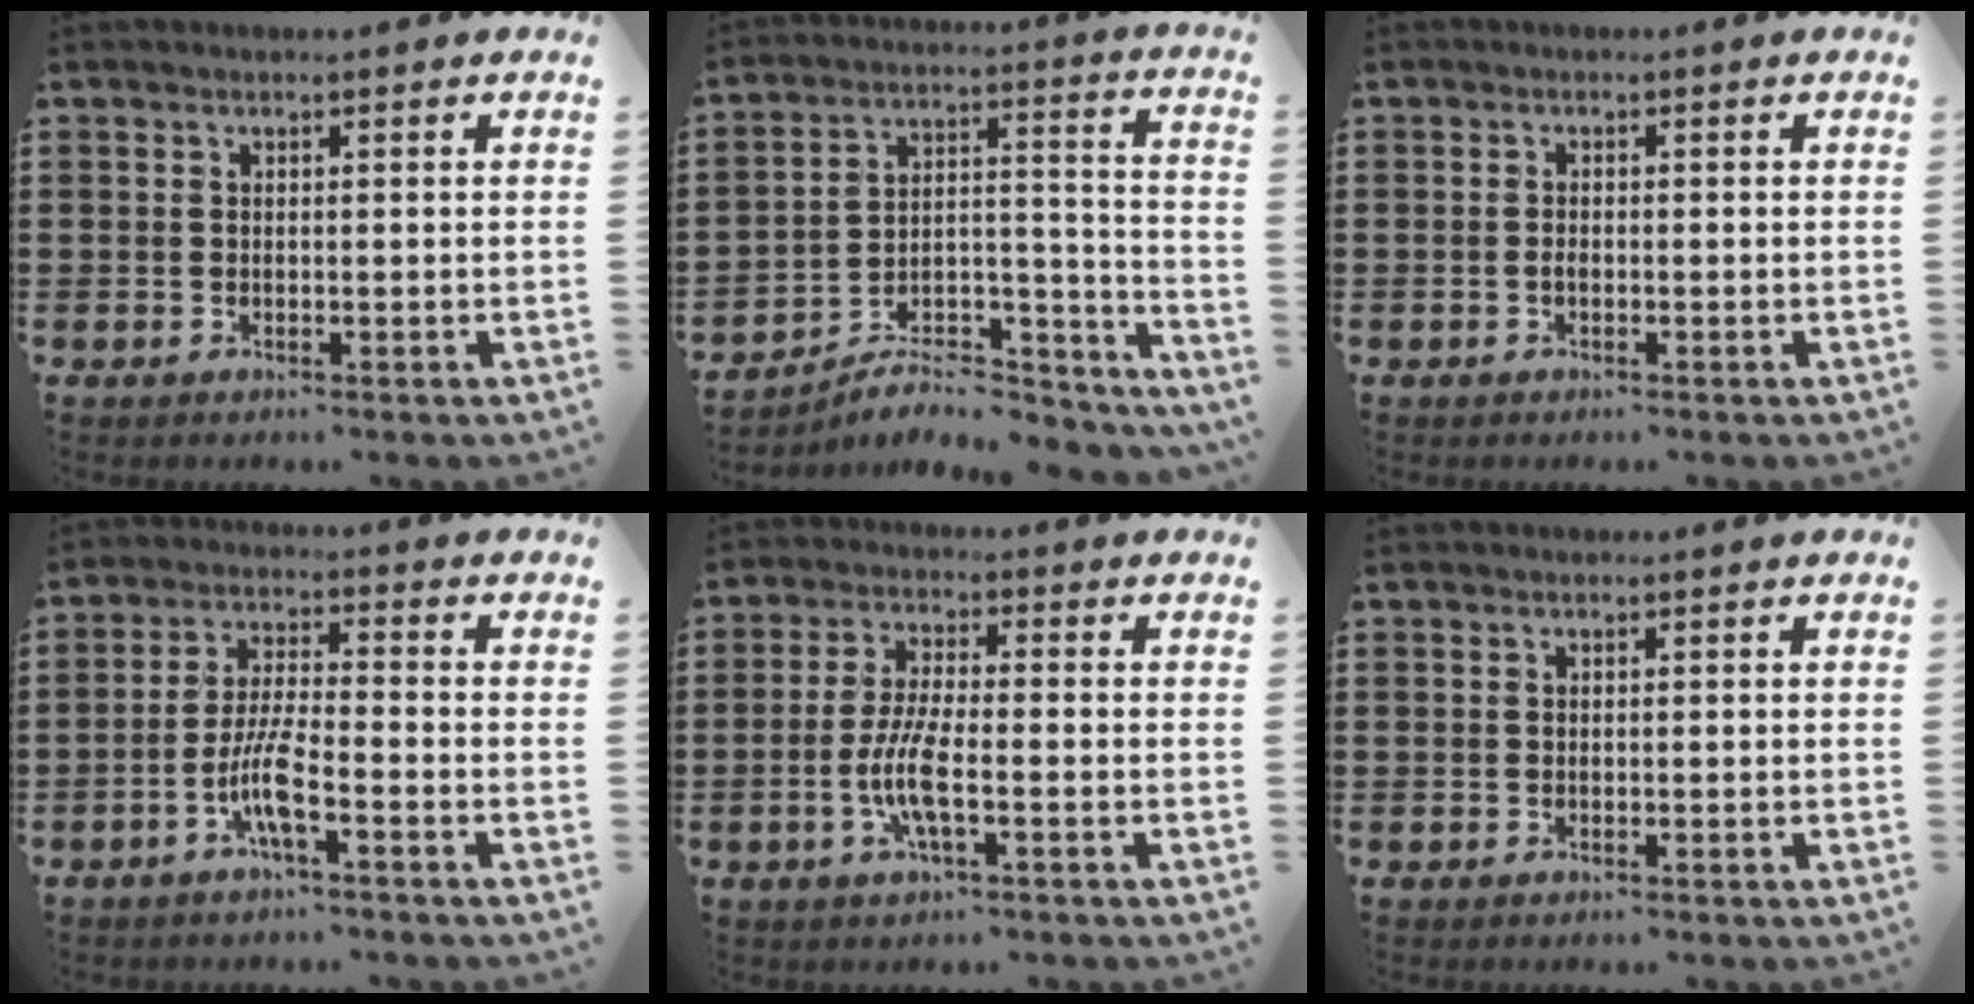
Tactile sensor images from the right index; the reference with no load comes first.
{"total": 5.7, "force": [-5.0, 1.9, 2.0], "torque": [-0.030, 0.000, -0.096]}
{"total": 0.7, "force": [-0.3, 0.3, 0.6], "torque": [-0.013, -0.004, -0.005]}
{"total": 6.6, "force": [-3.2, 0.9, 5.7], "torque": [-0.128, -0.010, -0.065]}
{"total": 6.5, "force": [-2.0, 1.5, 6.1], "torque": [-0.136, -0.011, -0.044]}
{"total": 0.0}